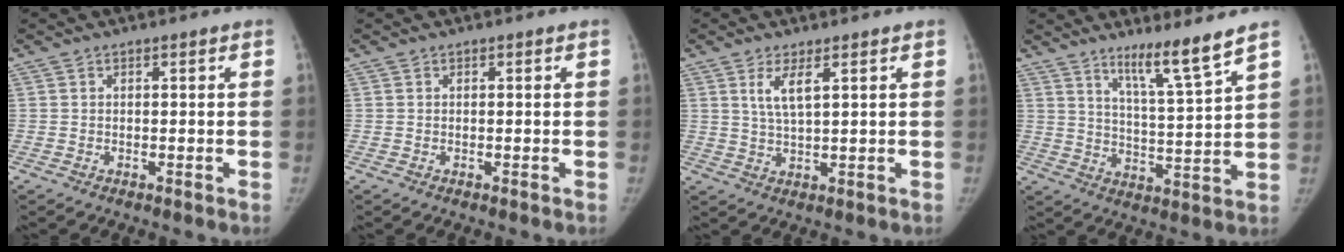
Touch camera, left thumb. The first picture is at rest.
{"total": 0.0}
{"total": 4.2, "force": [1.9, 0.9, 3.6], "torque": [-0.075, -0.014, 0.043]}
{"total": 9.2, "force": [6.9, -0.6, 6.1], "torque": [-0.098, -0.062, 0.122]}